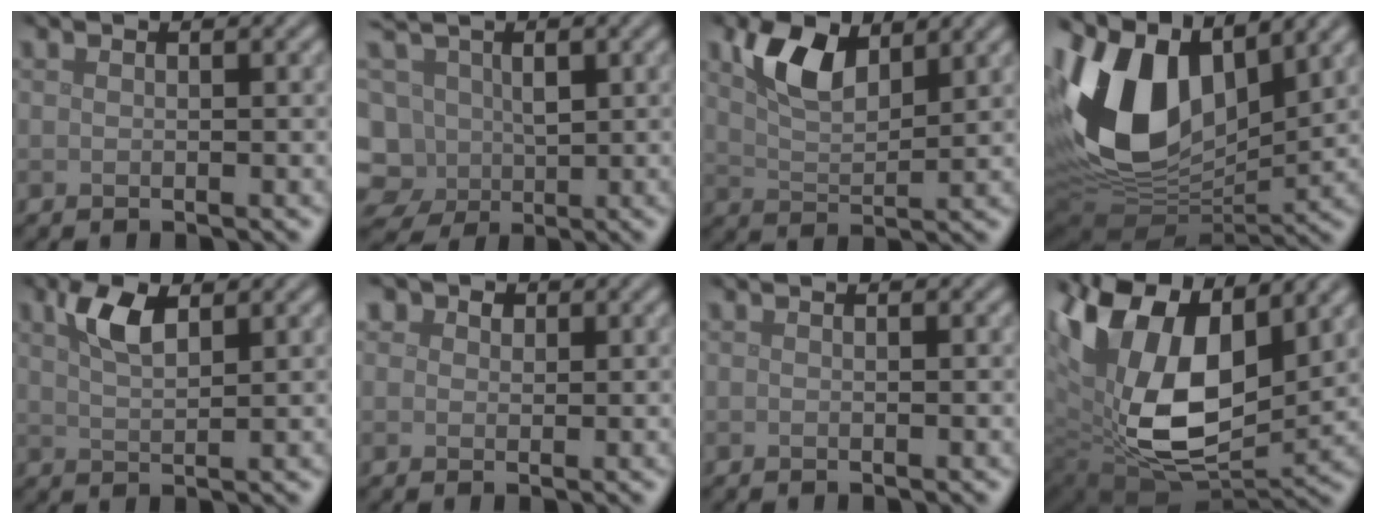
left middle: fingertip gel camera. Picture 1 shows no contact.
{"total": 9.2, "force": [-0.6, 8.0, 4.5], "torque": [-0.120, 0.016, -0.034]}
{"total": 5.0, "force": [2.7, 2.5, 3.4], "torque": [-0.074, 0.002, 0.050]}
{"total": 14.2, "force": [3.7, 8.6, 10.7], "torque": [-0.231, 0.002, 0.064]}
{"total": 3.4, "force": [1.9, 1.4, 2.5], "torque": [-0.054, 0.006, 0.038]}
{"total": 3.6, "force": [2.0, 2.5, 1.6], "torque": [-0.033, 0.008, 0.017]}
{"total": 0.0}
{"total": 16.8, "force": [4.6, 9.6, 13.0], "torque": [-0.266, 0.001, 0.088]}